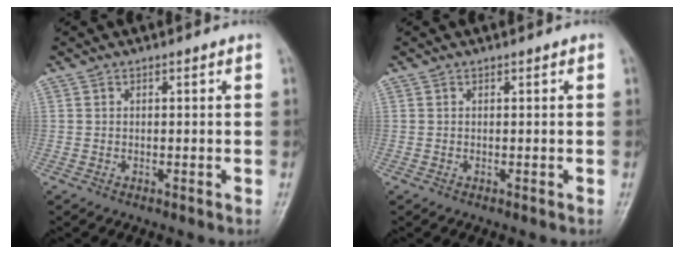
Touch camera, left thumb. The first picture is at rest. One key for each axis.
{"total": 0.0}